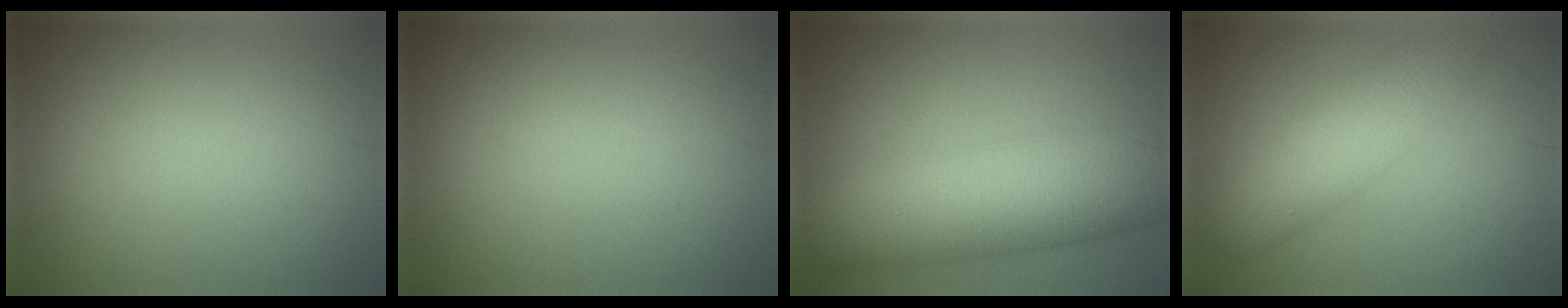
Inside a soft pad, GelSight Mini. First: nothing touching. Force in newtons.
{"total": 0.0}
{"total": 11.2, "press": 11.2, "slide": 0.2}
{"total": 6.2, "press": 6.2, "slide": 0.3}